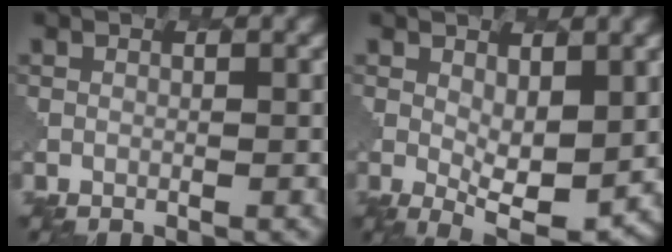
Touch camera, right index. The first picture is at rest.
{"total": 4.4, "force": [0.7, 2.0, 3.9], "torque": [-0.065, -0.010, 0.016]}